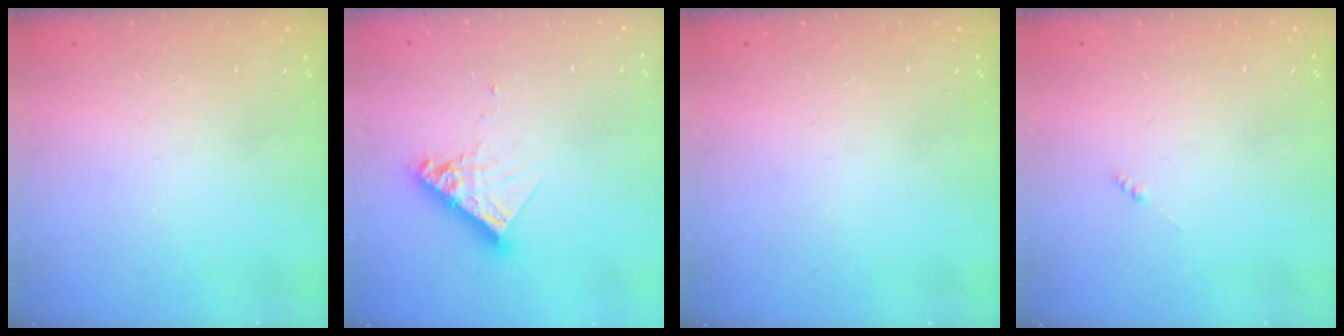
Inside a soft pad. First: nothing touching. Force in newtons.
{"total": 10.1, "press": 10.1, "slide": 0.9}
{"total": 0.0}
{"total": 0.0}